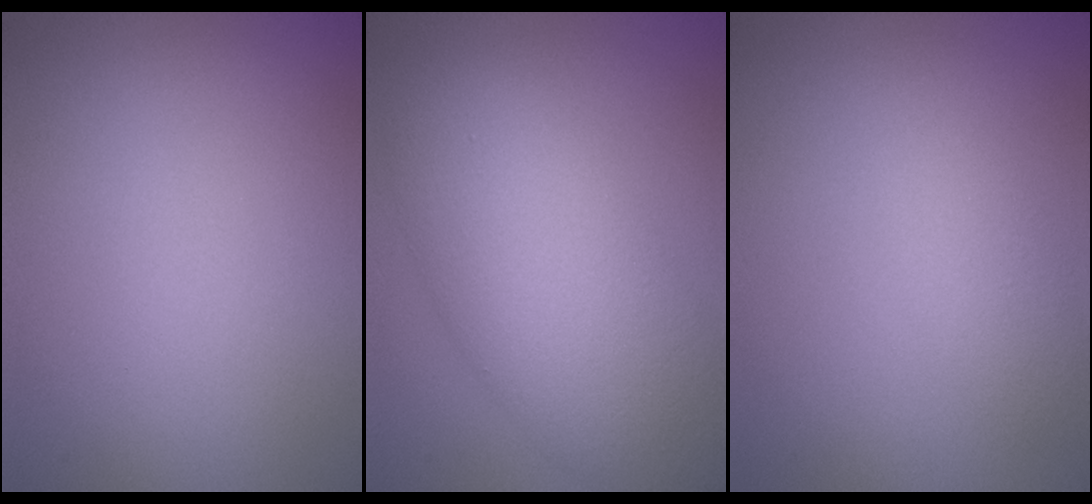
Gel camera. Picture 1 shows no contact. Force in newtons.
{"total": 8.2, "press": 8.2, "slide": 0.4}
{"total": 2.4, "press": 2.4, "slide": 0.1}